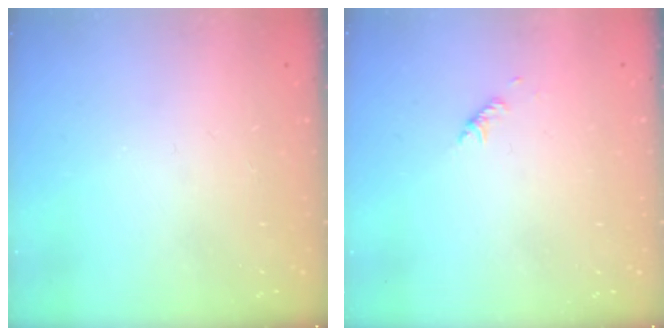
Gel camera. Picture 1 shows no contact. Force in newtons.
{"total": 2.8, "press": 2.7, "slide": 0.6}